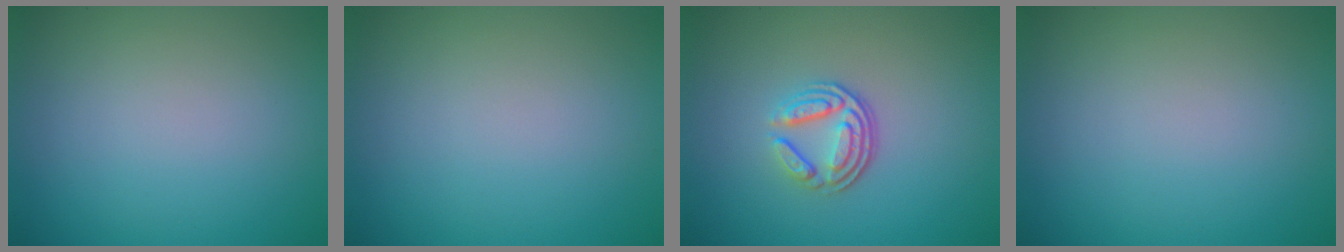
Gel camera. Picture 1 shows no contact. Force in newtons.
{"total": 0.0}
{"total": 3.7, "press": 2.6, "slide": 2.6}
{"total": 0.0}